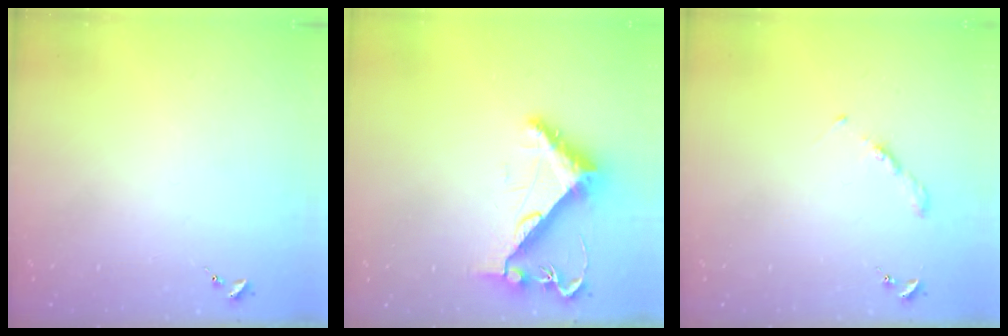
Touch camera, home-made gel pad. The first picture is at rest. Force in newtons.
{"total": 8.9, "press": 8.9, "slide": 0.3}
{"total": 3.2, "press": 3.2, "slide": 0.4}